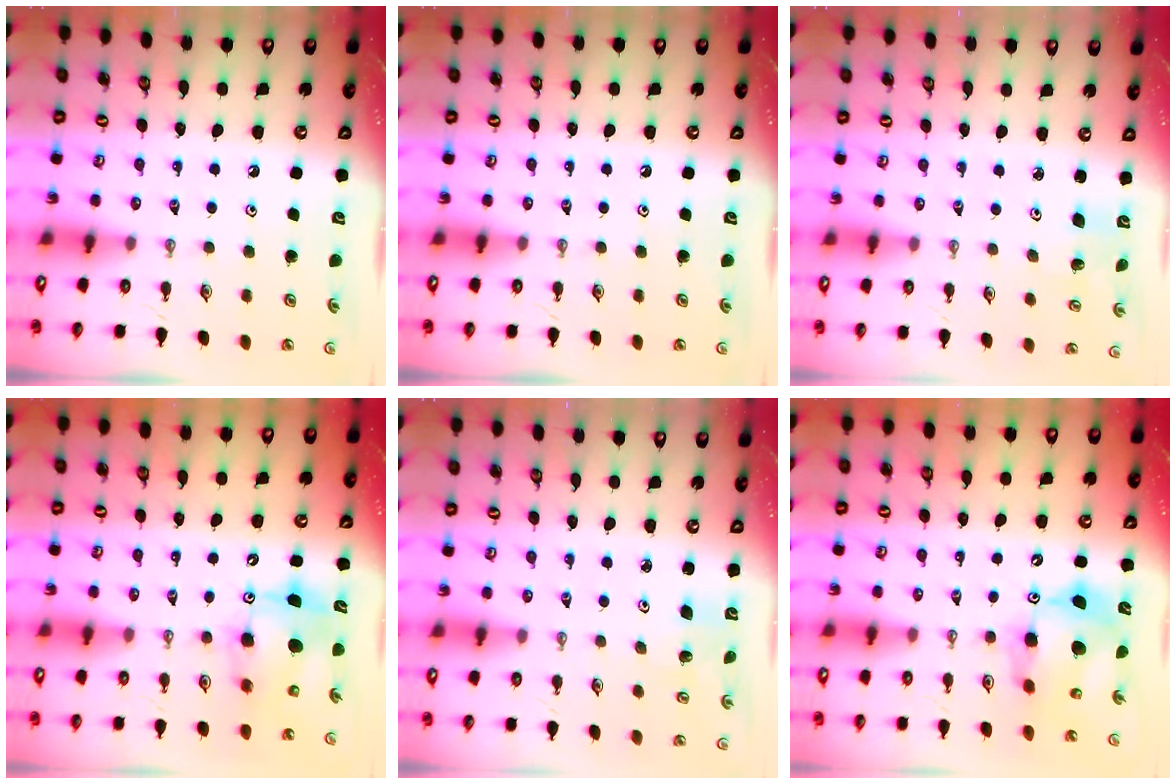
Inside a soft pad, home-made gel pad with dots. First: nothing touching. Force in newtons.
{"total": 0.0}
{"total": 1.9, "press": 1.9, "slide": 0.0}
{"total": 7.9, "press": 7.7, "slide": 1.9}
{"total": 1.9, "press": 1.9, "slide": 0.0}
{"total": 11.5, "press": 11.5, "slide": 0.9}